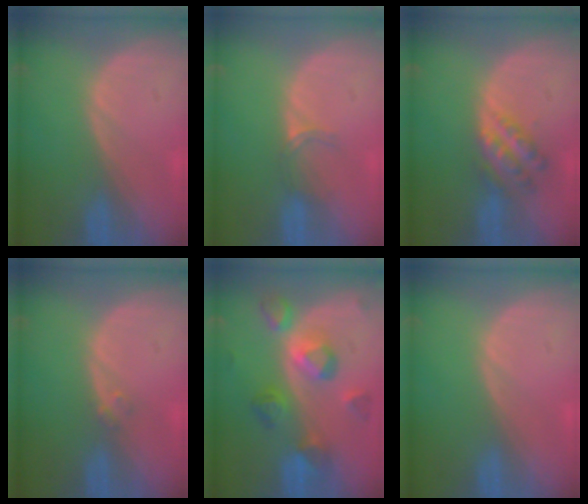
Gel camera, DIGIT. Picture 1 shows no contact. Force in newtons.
{"total": 2.2, "press": 1.7, "slide": 1.3}
{"total": 5.9, "press": 5.2, "slide": 2.8}
{"total": 1.2, "press": 1.1, "slide": 0.6}
{"total": 8.1, "press": 8.1, "slide": 0.3}
{"total": 0.0}